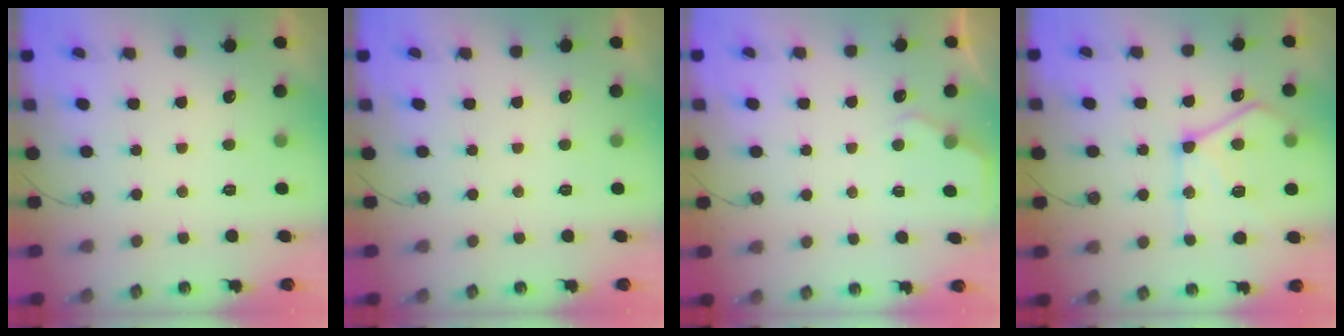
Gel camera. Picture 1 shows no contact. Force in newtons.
{"total": 0.0}
{"total": 3.0, "press": 2.9, "slide": 0.4}
{"total": 18.8, "press": 18.7, "slide": 1.7}